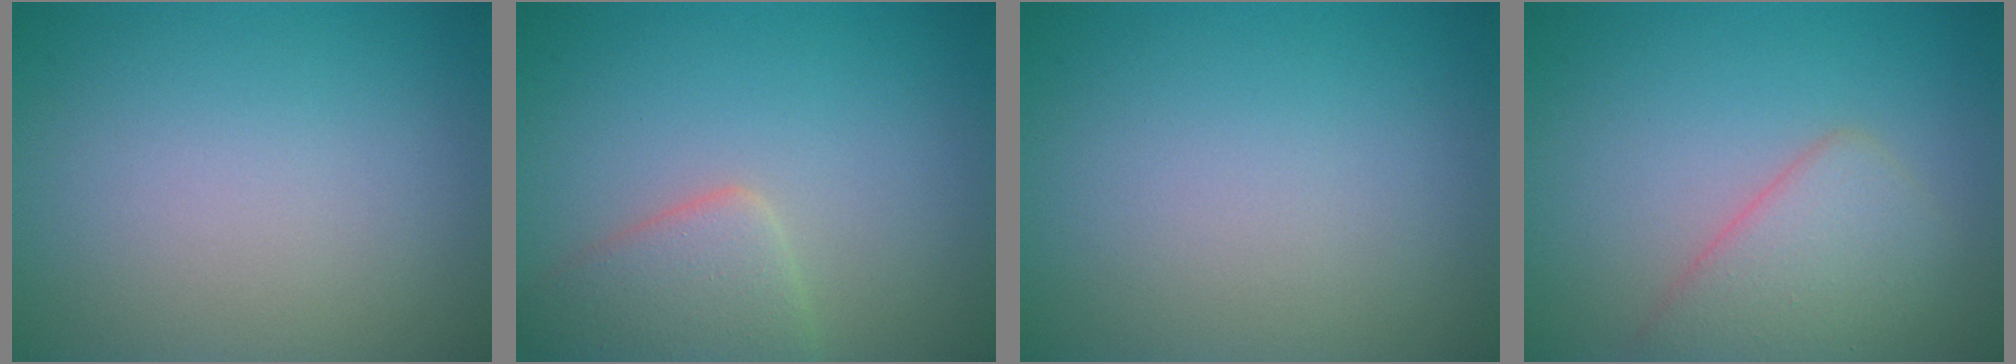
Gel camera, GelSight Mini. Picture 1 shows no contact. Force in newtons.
{"total": 3.5, "press": 3.5, "slide": 0.2}
{"total": 0.0}
{"total": 3.9, "press": 3.9, "slide": 0.2}